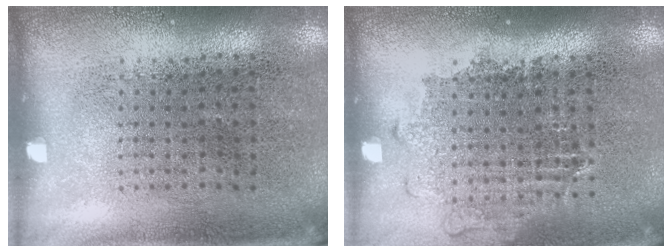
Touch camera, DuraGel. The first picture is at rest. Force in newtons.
{"total": 1.1, "press": 1.0, "slide": 0.4}